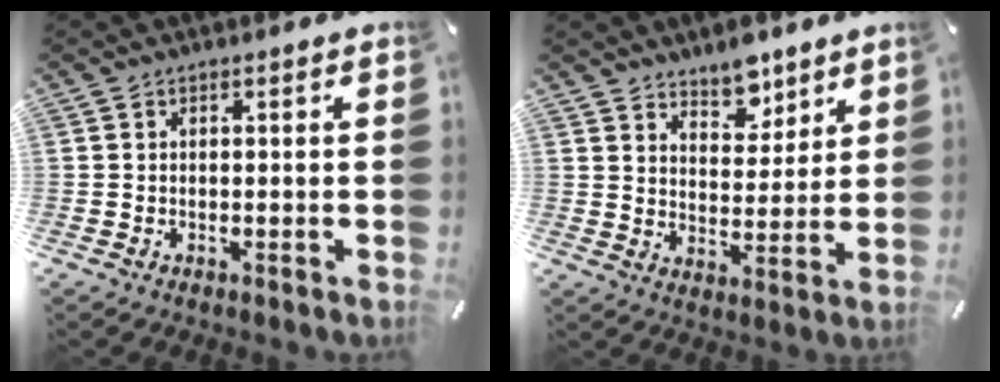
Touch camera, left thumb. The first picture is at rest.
{"total": 7.6, "force": [6.4, 3.9, 0.5], "torque": [0.009, -0.054, 0.115]}